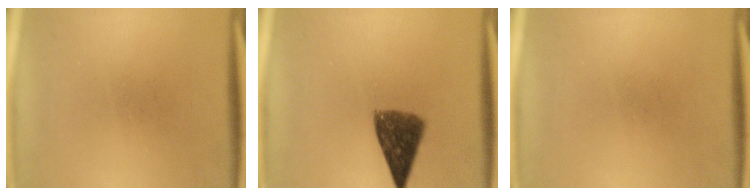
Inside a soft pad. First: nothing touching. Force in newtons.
{"total": 8.1}
{"total": 0.0}